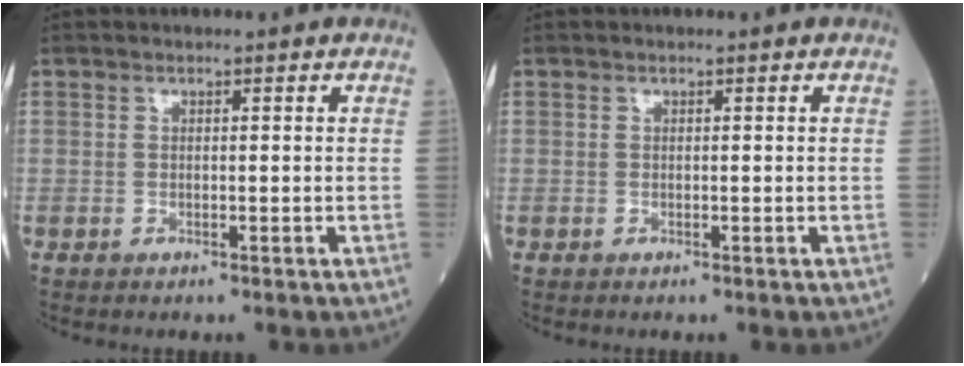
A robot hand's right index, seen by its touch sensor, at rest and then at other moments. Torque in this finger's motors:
{"motor_torque": [0.00, 0.00, 0.00, 0.00]}